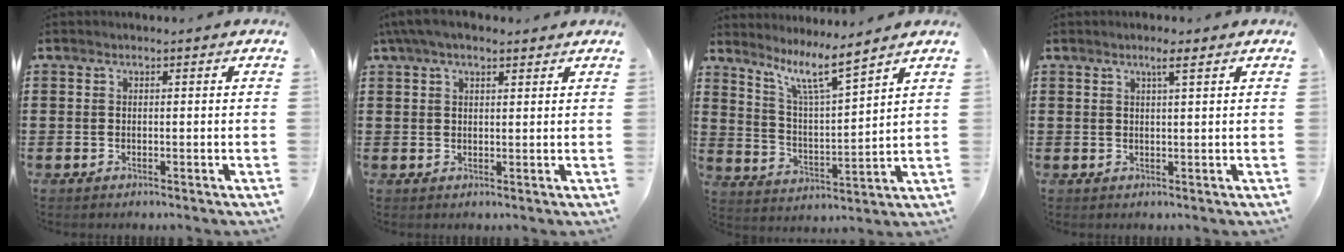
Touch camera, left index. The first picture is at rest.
{"total": 4.4, "force": [3.1, 1.5, 2.7], "torque": [-0.059, 0.006, 0.058]}
{"total": 8.2, "force": [6.4, 0.4, 5.1], "torque": [-0.112, -0.032, 0.110]}
{"total": 2.4, "force": [1.5, 0.1, 1.8], "torque": [-0.040, 0.001, 0.026]}